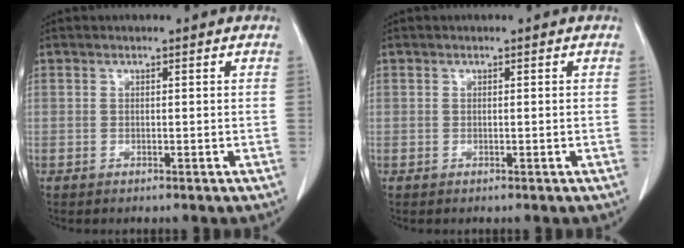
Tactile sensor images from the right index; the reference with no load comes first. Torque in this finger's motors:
{"motor_torque": [-1.31, -0.19, -0.69, -0.17]}